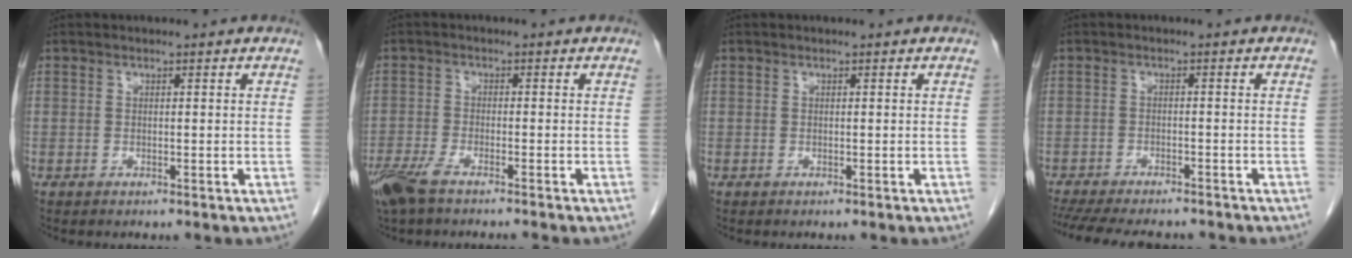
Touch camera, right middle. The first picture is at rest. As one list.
[{"total": 6.2, "force": [-4.9, 1.0, 3.8], "torque": [-0.073, -0.013, -0.090]}, {"total": 0.0}, {"total": 14.2, "force": [-12.3, 3.9, 6.0], "torque": [-0.136, -0.014, -0.168]}]